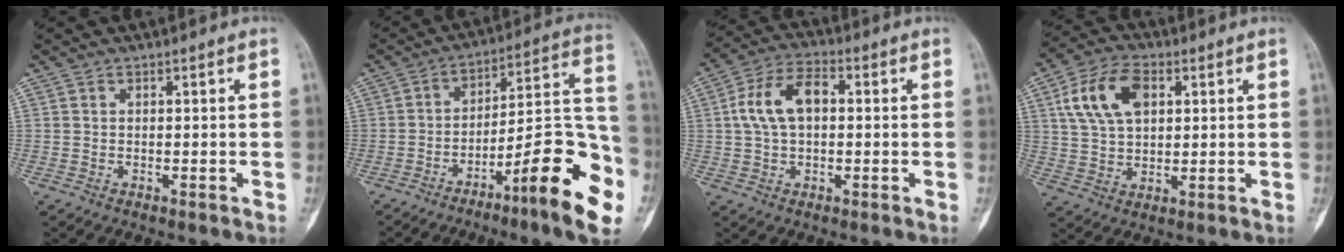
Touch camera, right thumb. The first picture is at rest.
{"total": 20.7, "force": [-9.3, 4.1, 18.0], "torque": [-0.241, 0.067, -0.136]}
{"total": 9.8, "force": [1.0, 5.7, 7.8], "torque": [-0.152, 0.025, 0.014]}
{"total": 11.8, "force": [3.7, 7.2, 8.6], "torque": [-0.154, 0.005, 0.068]}